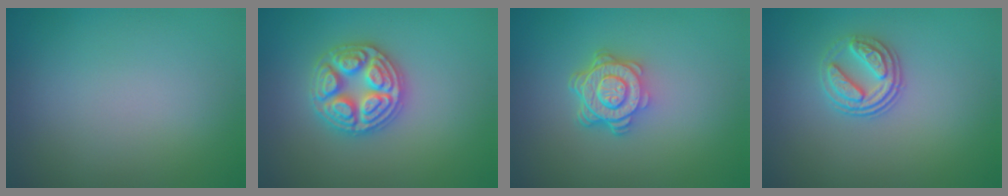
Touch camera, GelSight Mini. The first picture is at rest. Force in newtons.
{"total": 4.9, "press": 4.8, "slide": 0.7}
{"total": 4.7, "press": 3.4, "slide": 3.2}
{"total": 2.9, "press": 2.6, "slide": 1.3}